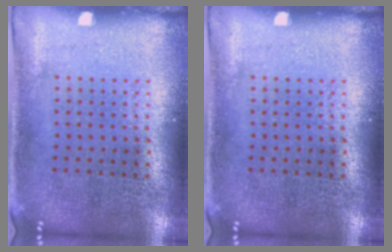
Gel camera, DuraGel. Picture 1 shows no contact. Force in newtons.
{"total": 0.0}